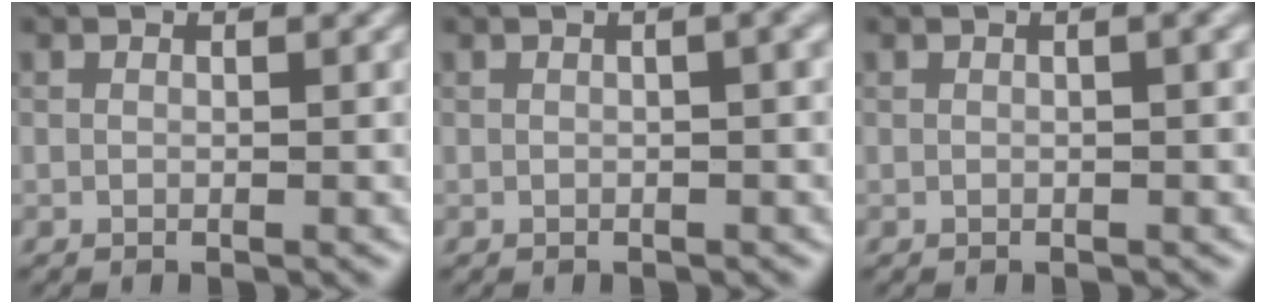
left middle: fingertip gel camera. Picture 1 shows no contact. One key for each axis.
{"total": 3.2, "fx": 0.7, "fy": 1.3, "fz": 2.8, "tx": -0.021, "ty": 0.013, "tz": 0.001}
{"total": 2.2, "fx": 0.5, "fy": 0.7, "fz": 2.0, "tx": -0.019, "ty": 0.007, "tz": 0.003}